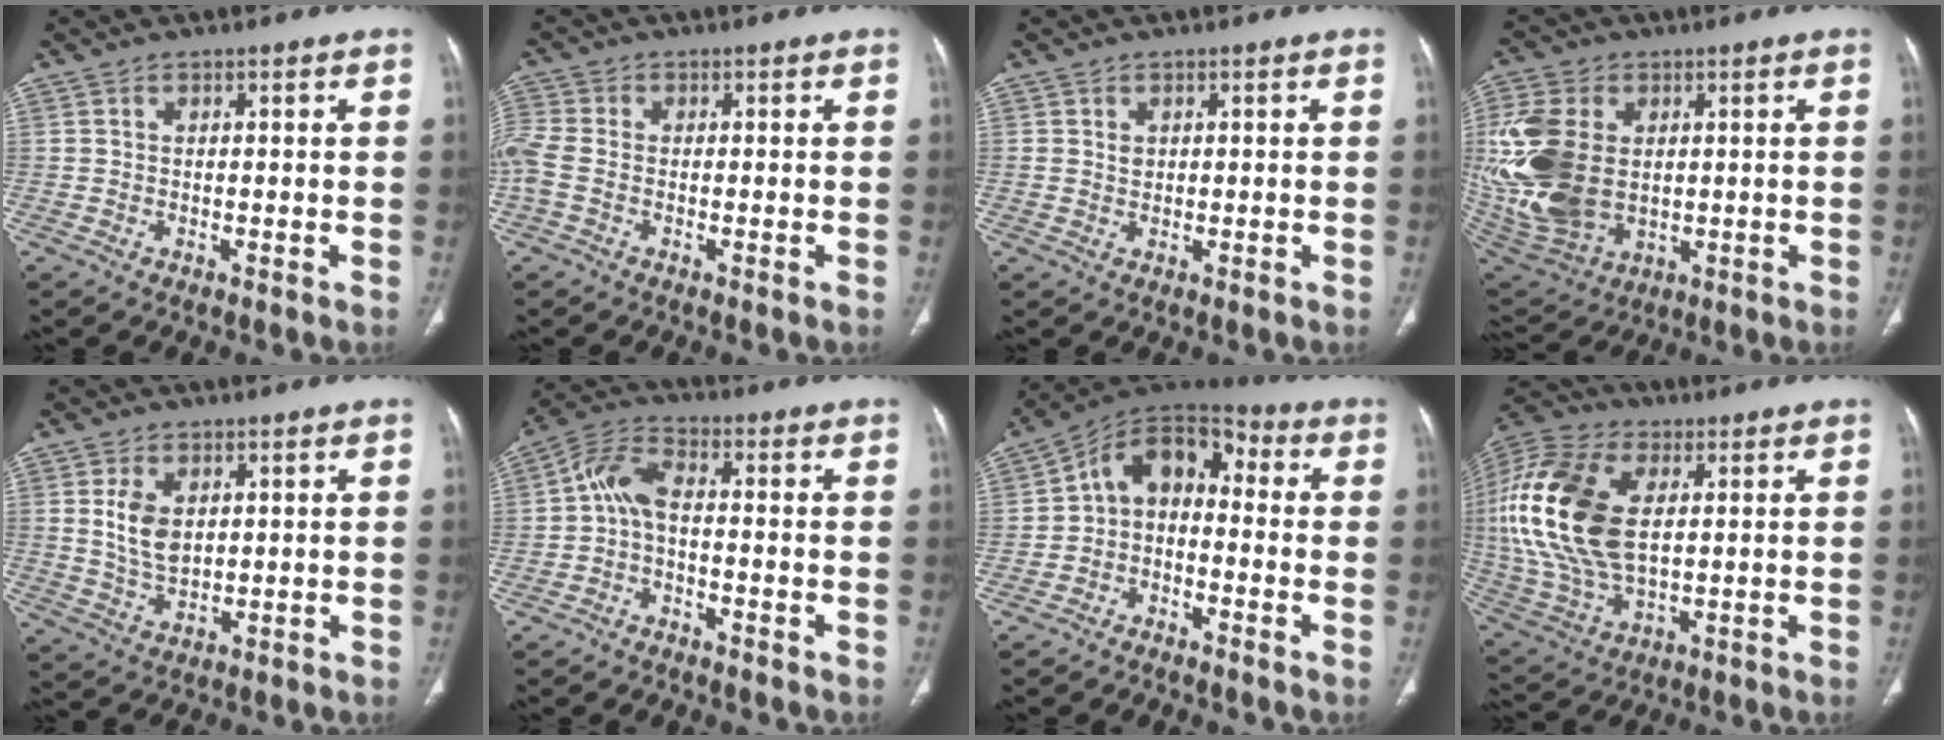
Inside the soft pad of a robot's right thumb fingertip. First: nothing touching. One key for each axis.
{"total": 4.6, "fx": -1.0, "fy": 2.9, "fz": 3.5, "tx": -0.105, "ty": 0.007, "tz": -0.027}
{"total": 1.2, "fx": 0.4, "fy": 0.9, "fz": 0.6, "tx": -0.007, "ty": -0.002, "tz": 0.011}
{"total": 20.5, "fx": 1.5, "fy": 13.9, "fz": 15.0, "tx": -0.344, "ty": -0.015, "tz": 0.051}
{"total": 6.7, "fx": 1.6, "fy": 4.1, "fz": 5.0, "tx": -0.084, "ty": -0.010, "tz": 0.039}
{"total": 5.9, "fx": -1.3, "fy": 3.0, "fz": 4.9, "tx": -0.102, "ty": 0.030, "tz": -0.035}
{"total": 10.4, "fx": -1.6, "fy": 7.1, "fz": 7.4, "tx": -0.098, "ty": 0.061, "tz": -0.043}
{"total": 22.4, "fx": 3.3, "fy": 12.8, "fz": 18.1, "tx": -0.397, "ty": -0.007, "tz": 0.060}